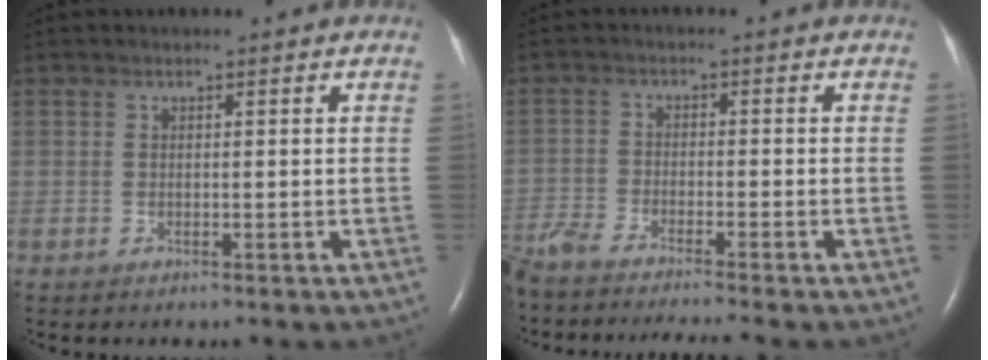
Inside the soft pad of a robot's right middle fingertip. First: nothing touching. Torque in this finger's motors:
{"motor_torque": [0.99, -1.15, 0.11, 0.05]}